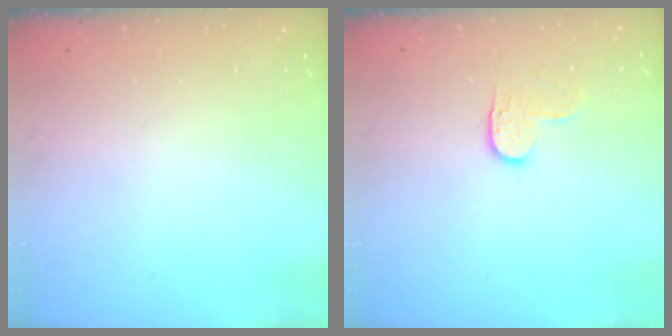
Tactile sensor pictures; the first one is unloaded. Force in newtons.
{"total": 4.0, "press": 4.0, "slide": 0.5}